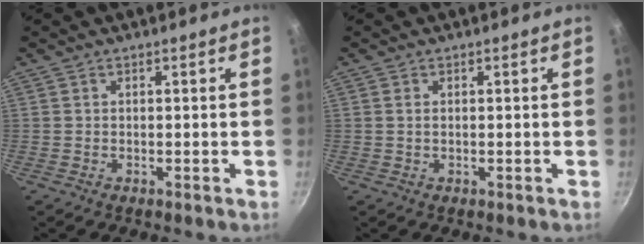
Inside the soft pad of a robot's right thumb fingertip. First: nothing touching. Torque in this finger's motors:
{"motor_torque": [-0.07, -0.04, -0.14, -0.11, -0.02]}